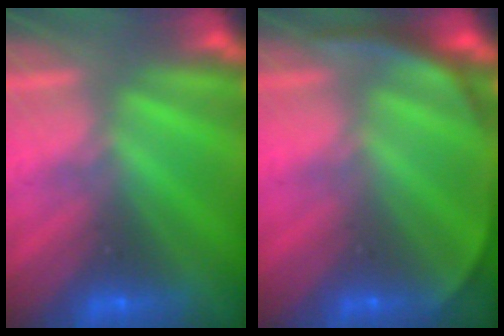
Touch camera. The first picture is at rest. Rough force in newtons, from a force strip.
{"total": 3.5}